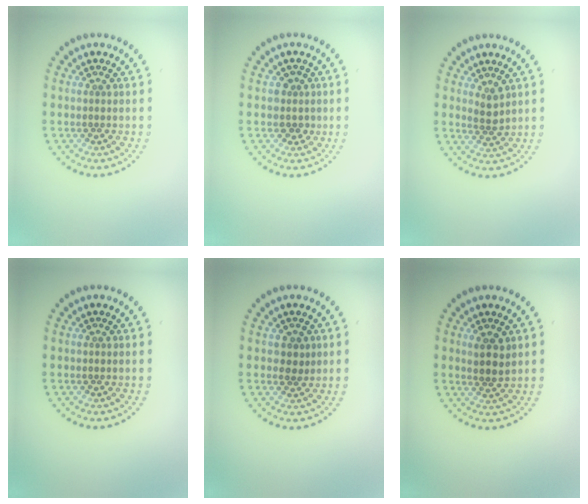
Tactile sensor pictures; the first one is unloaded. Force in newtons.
{"total": 1.5, "press": 1.3, "slide": 0.8}
{"total": 1.6, "press": 1.3, "slide": 1.0}
{"total": 0.0}
{"total": 0.9, "press": 0.6, "slide": 0.6}
{"total": 2.1, "press": 1.8, "slide": 1.0}